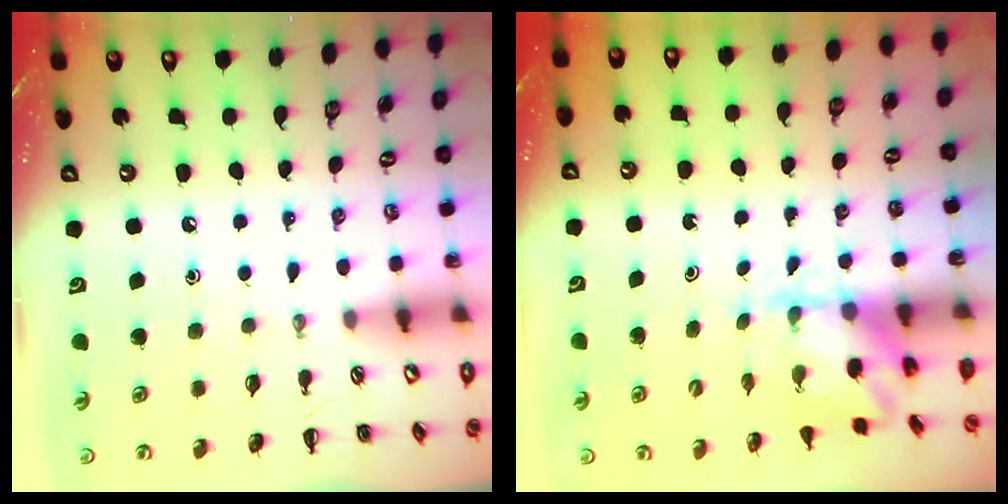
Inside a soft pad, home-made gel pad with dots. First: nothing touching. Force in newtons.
{"total": 2.1, "press": 2.0, "slide": 0.7}